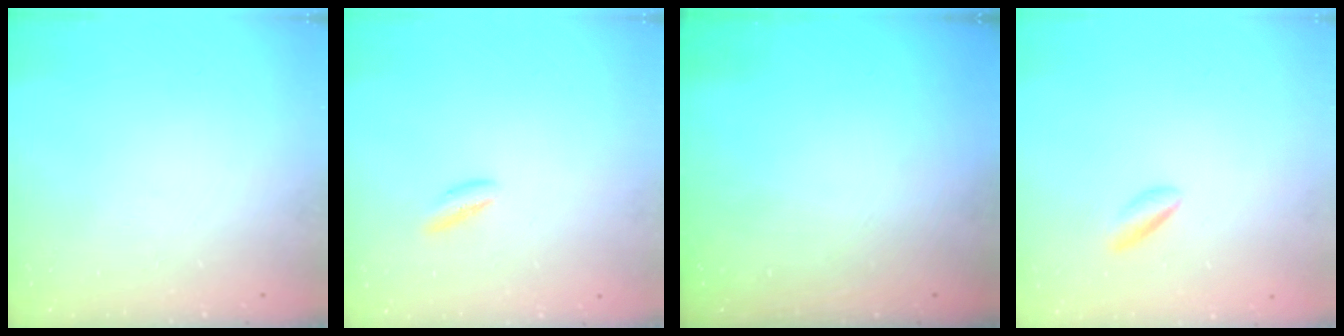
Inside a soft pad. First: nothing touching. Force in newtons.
{"total": 3.1, "press": 3.0, "slide": 0.9}
{"total": 0.0}
{"total": 1.9, "press": 1.7, "slide": 0.7}